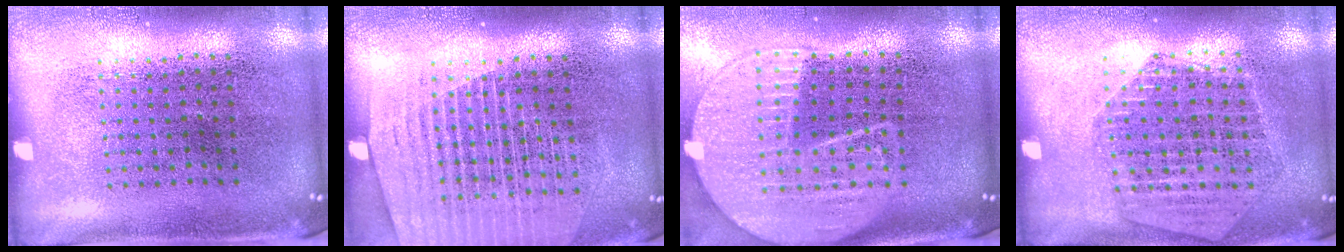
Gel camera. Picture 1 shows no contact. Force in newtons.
{"total": 1.5, "press": 1.4, "slide": 0.5}
{"total": 2.2, "press": 1.9, "slide": 1.0}
{"total": 1.6, "press": 1.6, "slide": 0.2}